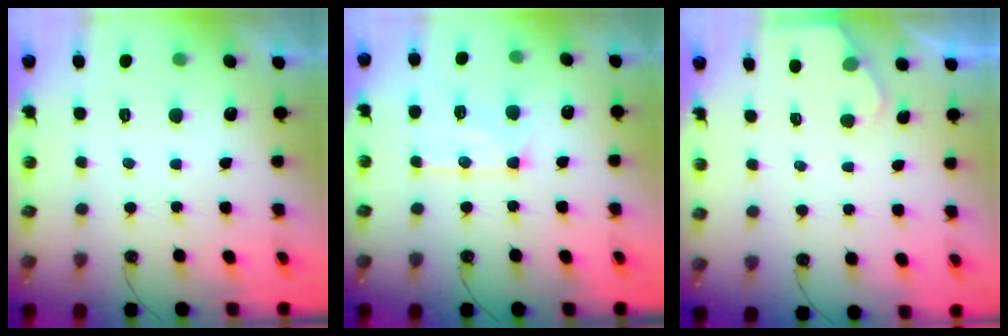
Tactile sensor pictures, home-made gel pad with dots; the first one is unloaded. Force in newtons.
{"total": 13.8, "press": 13.8, "slide": 1.2}
{"total": 1.7, "press": 1.6, "slide": 0.2}